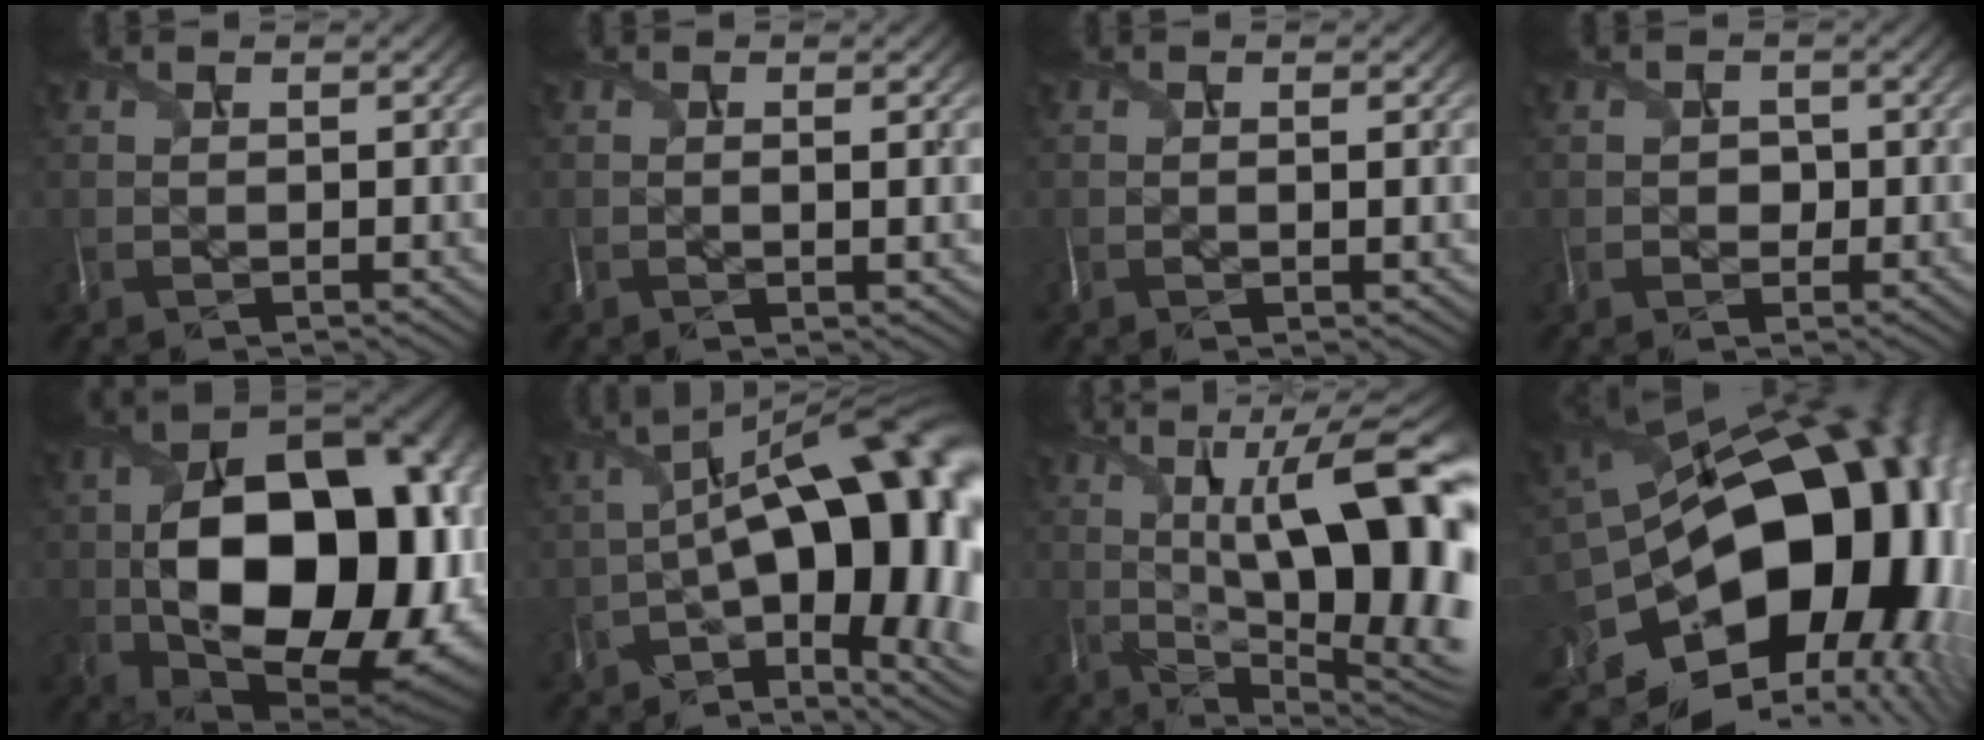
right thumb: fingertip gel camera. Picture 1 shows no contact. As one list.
[{"total": 2.7, "force": [0.0, 0.8, 2.6], "torque": [-0.038, 0.008, 0.008]}, {"total": 2.1, "force": [0.0, 0.6, 2.0], "torque": [-0.030, 0.008, 0.006]}, {"total": 1.0, "force": [-0.5, 0.9, -0.2], "torque": [-0.022, -0.003, 0.007]}, {"total": 19.1, "force": [-1.7, 12.4, 14.5], "torque": [-0.265, -0.035, 0.009]}, {"total": 19.6, "force": [-1.8, 8.9, 17.4], "torque": [-0.245, 0.001, -0.005]}, {"total": 18.1, "force": [2.0, 7.2, 16.5], "torque": [-0.237, 0.027, 0.044]}, {"total": 19.2, "force": [-4.2, 12.7, 13.8], "torque": [-0.249, -0.049, -0.049]}]